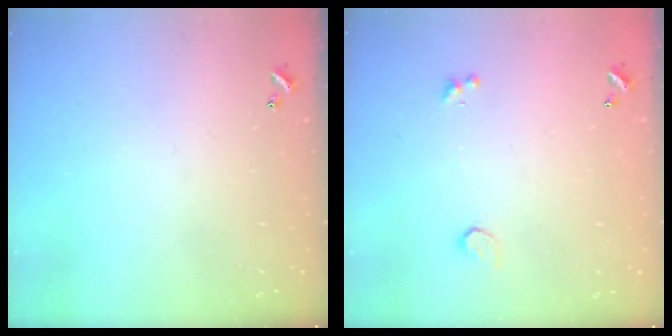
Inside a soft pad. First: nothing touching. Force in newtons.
{"total": 0.9, "press": 0.7, "slide": 0.5}